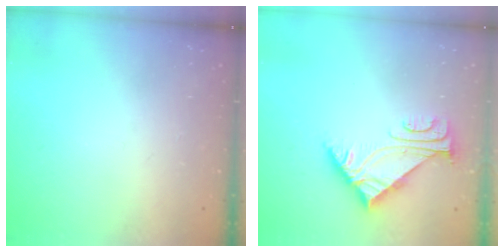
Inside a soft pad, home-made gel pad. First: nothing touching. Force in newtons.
{"total": 4.9, "press": 4.9, "slide": 0.7}